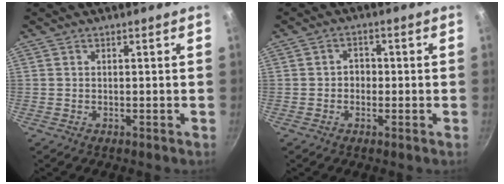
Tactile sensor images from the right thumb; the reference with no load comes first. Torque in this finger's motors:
{"motor_torque": [-0.31, 0.19, -0.05, 0.20, -0.02]}